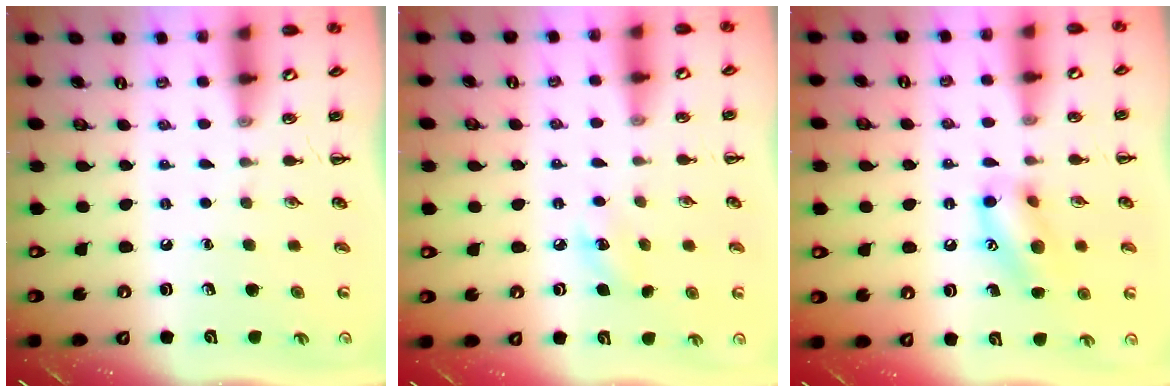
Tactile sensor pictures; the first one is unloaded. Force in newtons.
{"total": 6.3, "press": 6.1, "slide": 1.6}
{"total": 12.9, "press": 12.8, "slide": 1.6}